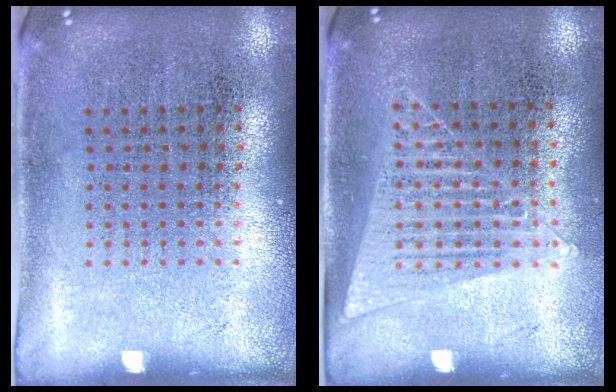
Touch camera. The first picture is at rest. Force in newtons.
{"total": 1.1, "press": 1.0, "slide": 0.5}